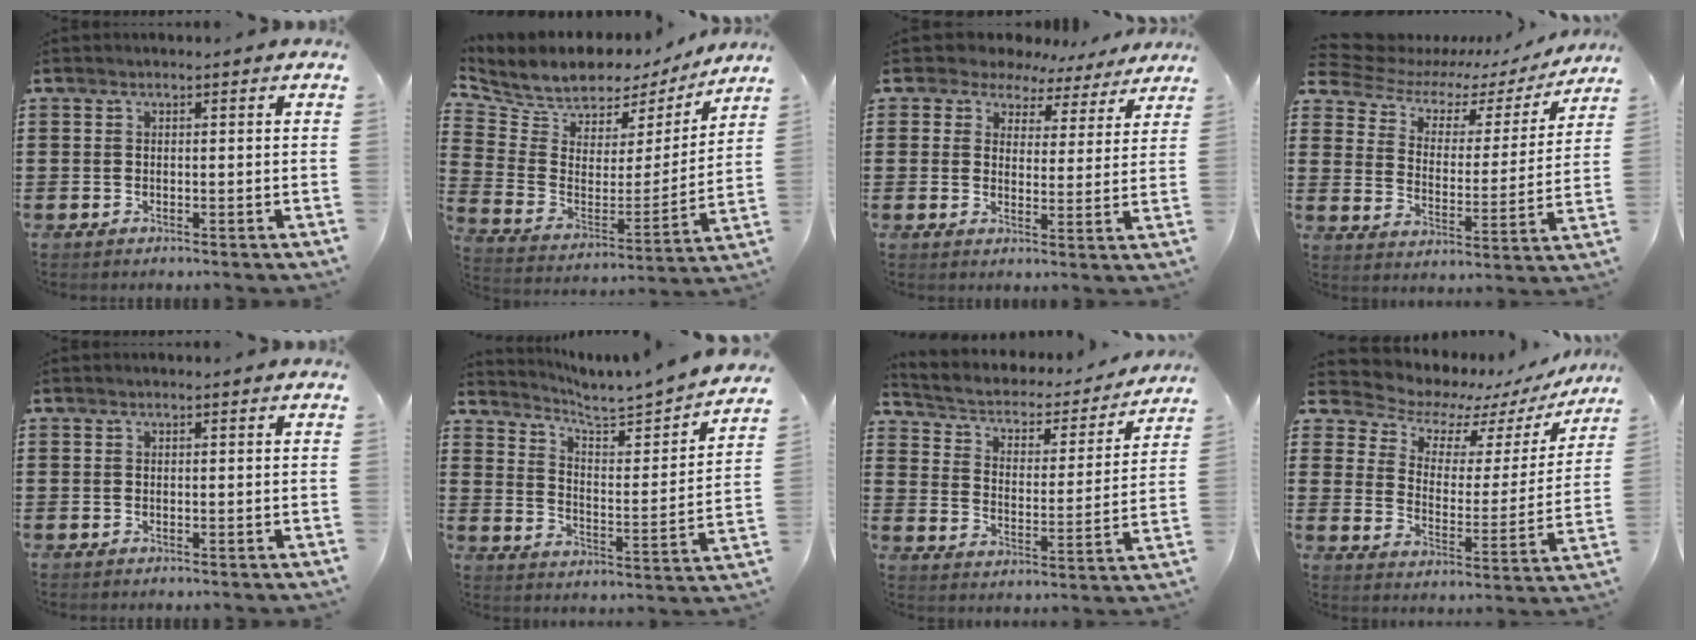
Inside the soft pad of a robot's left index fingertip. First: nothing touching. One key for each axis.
{"total": 7.0, "fx": 6.5, "fy": 2.5, "fz": 0.1, "tx": -0.051, "ty": -0.057, "tz": 0.114}
{"total": 5.1, "fx": 4.4, "fy": 2.5, "fz": 0.6, "tx": -0.040, "ty": -0.021, "tz": 0.077}
{"total": 6.5, "fx": 4.9, "fy": 3.3, "fz": 2.6, "tx": -0.071, "ty": -0.029, "tz": 0.083}
{"total": 0.0}
{"total": 3.8, "fx": 3.7, "fy": -0.2, "fz": 0.8, "tx": -0.041, "ty": -0.038, "tz": 0.051}
{"total": 2.7, "fx": 2.1, "fy": 1.6, "fz": 0.7, "tx": -0.033, "ty": -0.020, "tz": 0.024}
{"total": 5.6, "fx": 4.6, "fy": 2.9, "fz": 1.5, "tx": -0.054, "ty": -0.034, "tz": 0.074}